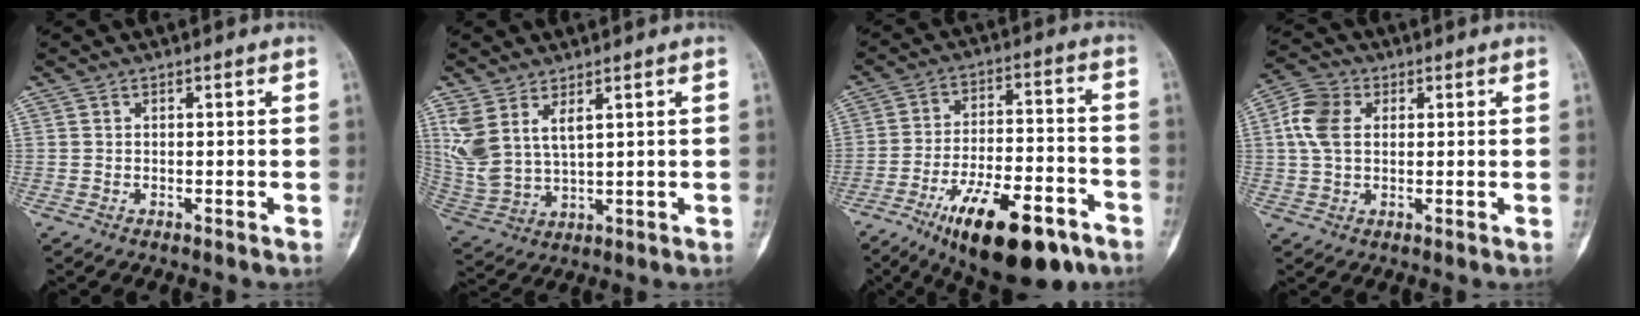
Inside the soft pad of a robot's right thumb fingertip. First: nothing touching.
{"total": 9.0, "force": [4.5, 4.2, 6.6], "torque": [-0.142, -0.018, 0.108]}
{"total": 20.0, "force": [-11.6, 7.5, 14.5], "torque": [-0.214, 0.062, -0.180]}
{"total": 7.5, "force": [1.5, 5.3, 5.1], "torque": [-0.102, 0.016, 0.024]}